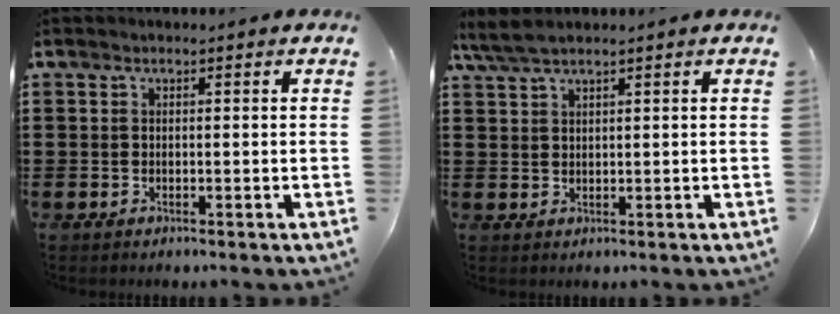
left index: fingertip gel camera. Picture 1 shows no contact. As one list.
[{"total": 1.1, "force": [0.9, 0.3, 0.5], "torque": [-0.012, 0.002, 0.018]}]